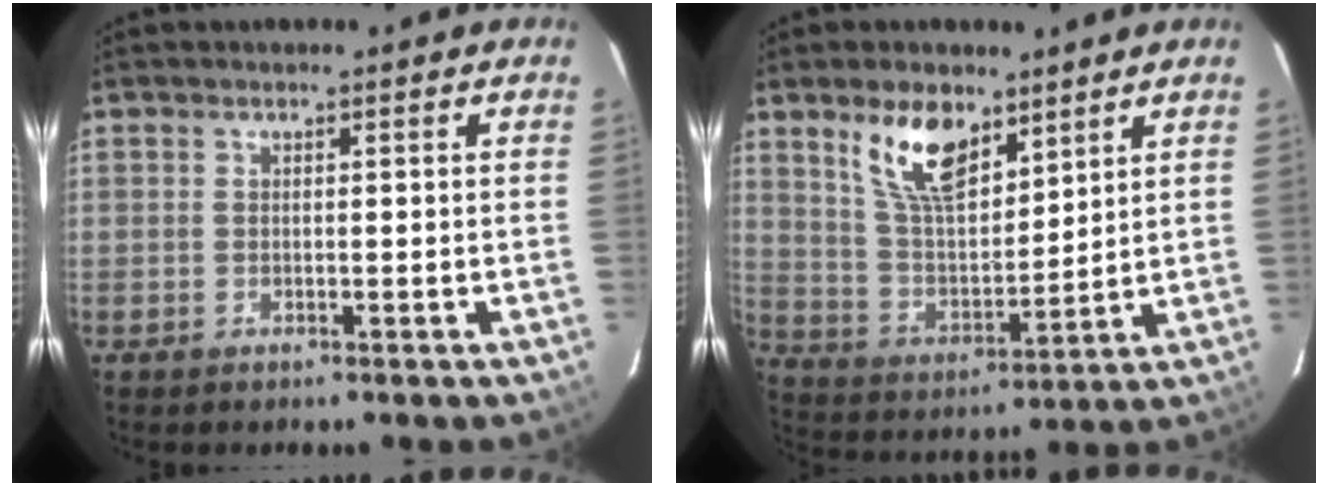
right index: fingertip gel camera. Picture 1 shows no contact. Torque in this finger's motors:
{"motor_torque": [1.17, 0.97, 0.46, 0.10]}